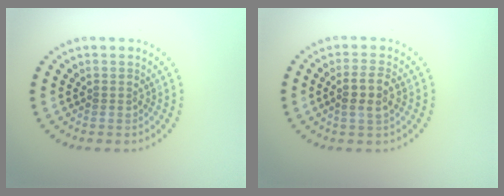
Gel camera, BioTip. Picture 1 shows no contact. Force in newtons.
{"total": 2.4, "press": 2.2, "slide": 0.7}